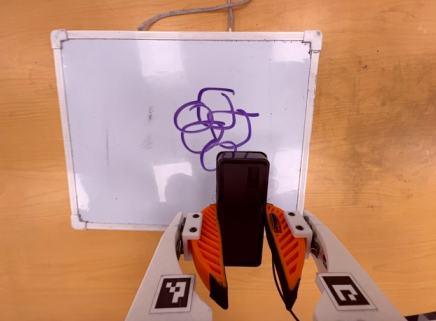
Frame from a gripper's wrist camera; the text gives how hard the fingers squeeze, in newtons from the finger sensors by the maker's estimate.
{"total": 5.6, "left": 3.8, "right": 7.4}